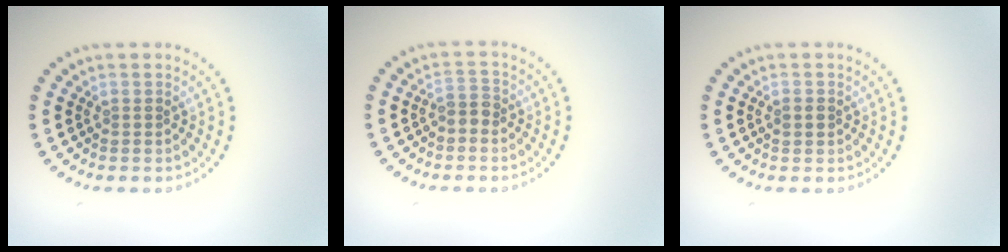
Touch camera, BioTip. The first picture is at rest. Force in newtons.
{"total": 1.5, "press": 1.2, "slide": 0.9}
{"total": 1.2, "press": 1.2, "slide": 0.0}